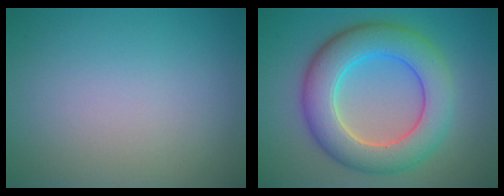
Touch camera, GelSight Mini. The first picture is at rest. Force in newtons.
{"total": 8.3, "press": 8.3, "slide": 0.4}